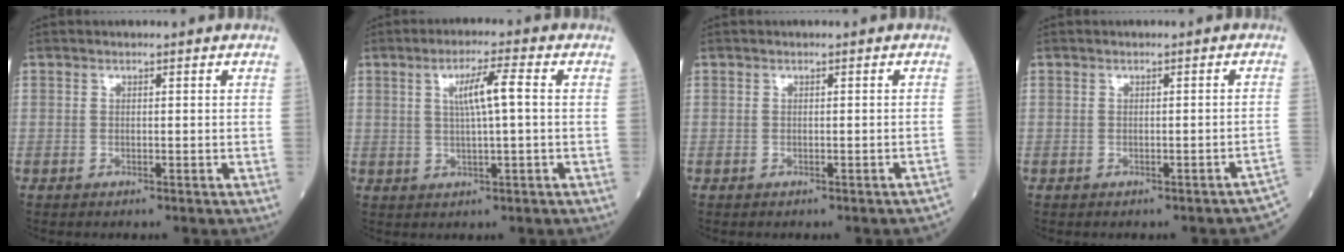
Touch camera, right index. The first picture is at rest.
{"total": 5.6, "force": [1.1, 0.0, 5.4], "torque": [-0.098, 0.005, 0.019]}
{"total": 1.5, "force": [-1.3, 0.1, 0.7], "torque": [-0.005, 0.004, -0.014]}
{"total": 2.4, "force": [-2.1, 0.3, 1.2], "torque": [-0.003, 0.003, -0.019]}